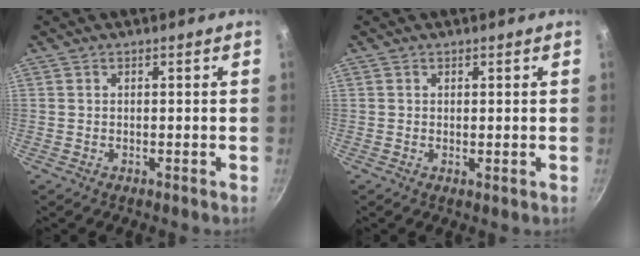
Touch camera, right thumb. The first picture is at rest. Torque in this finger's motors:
{"motor_torque": [-0.28, -0.18, -0.12, -0.08, 0.03]}